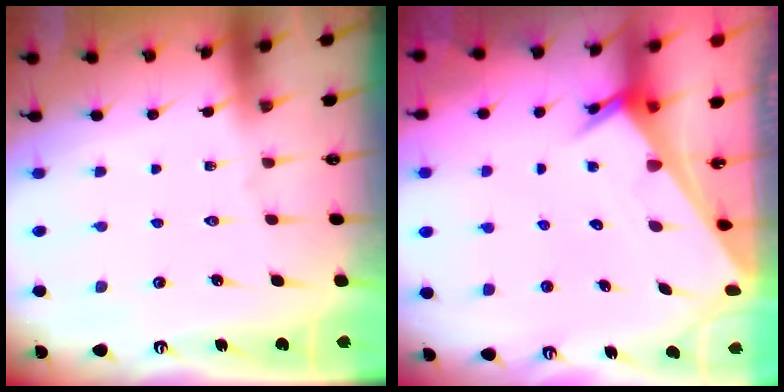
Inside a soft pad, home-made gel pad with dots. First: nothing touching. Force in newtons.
{"total": 3.2, "press": 3.2, "slide": 0.2}